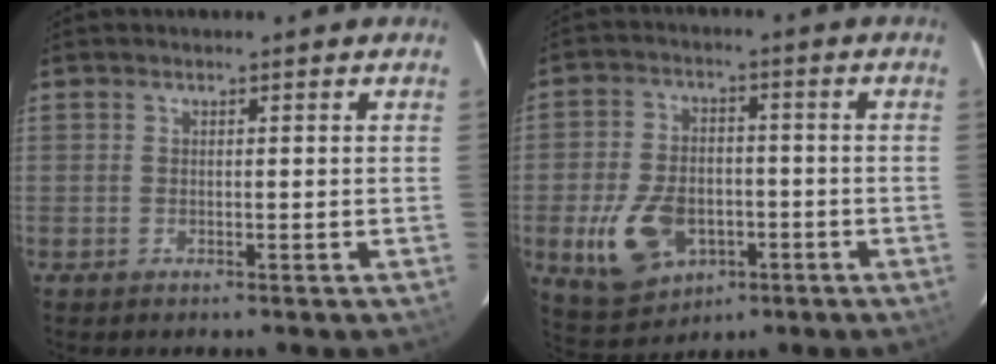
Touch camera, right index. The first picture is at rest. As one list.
[{"total": 13.3, "force": [-4.5, 8.9, 8.9], "torque": [-0.200, -0.005, -0.061]}]